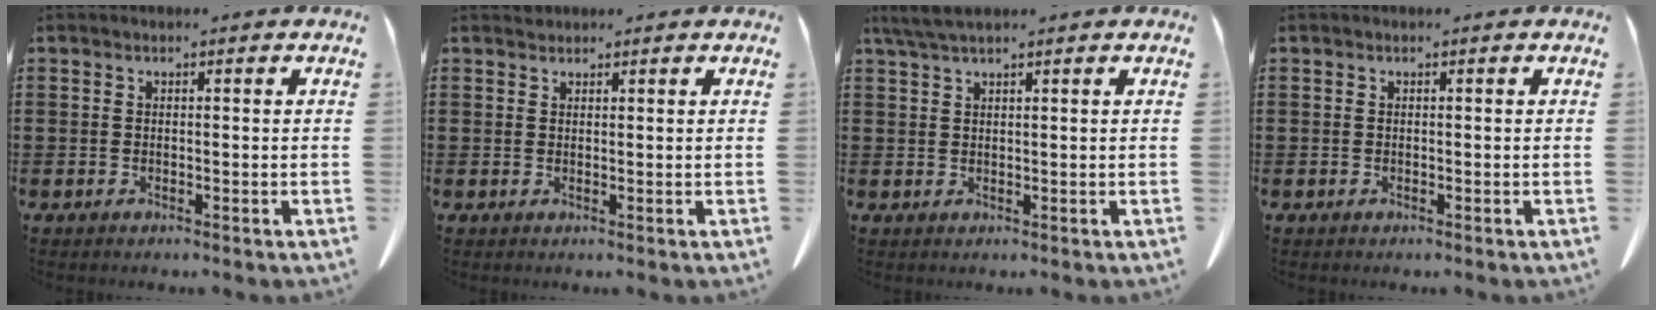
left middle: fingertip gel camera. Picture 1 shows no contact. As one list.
[{"total": 0.8, "force": [0.7, 0.2, 0.0], "torque": [-0.001, -0.002, 0.016]}, {"total": 2.7, "force": [2.1, 0.1, 1.8], "torque": [-0.039, -0.001, 0.040]}, {"total": 0.0}]